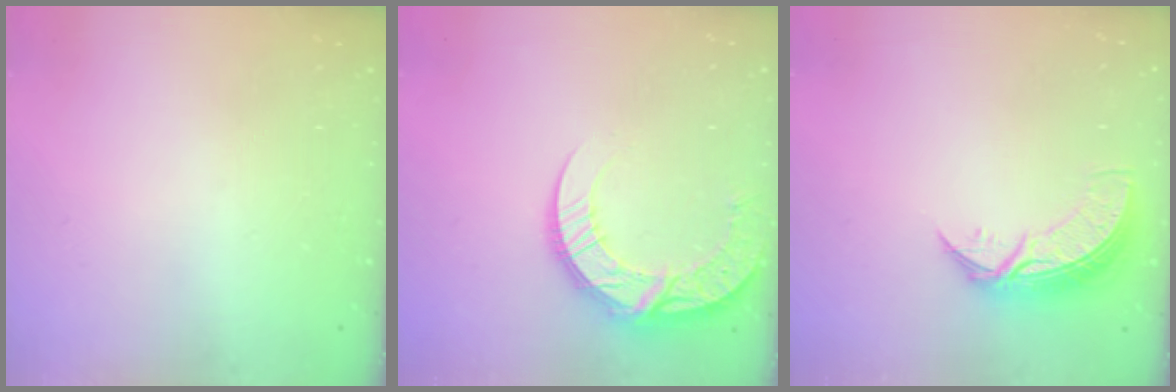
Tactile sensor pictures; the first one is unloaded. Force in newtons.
{"total": 13.9, "press": 13.8, "slide": 1.4}
{"total": 8.5, "press": 8.4, "slide": 0.6}